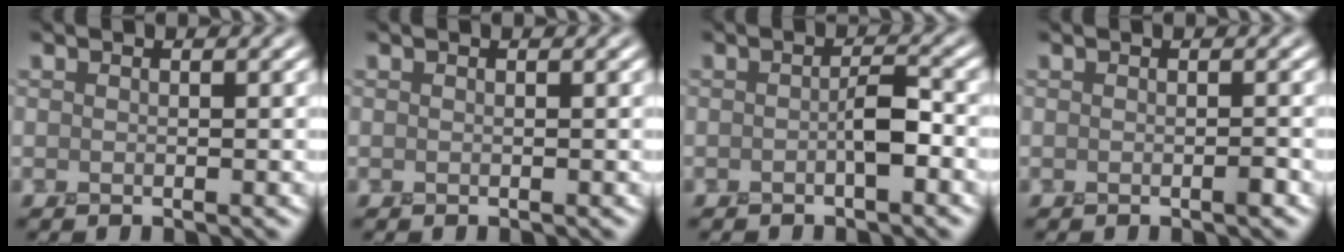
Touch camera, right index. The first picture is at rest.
{"total": 0.0}
{"total": 1.7, "force": [-0.6, 0.4, 1.5], "torque": [-0.030, 0.008, -0.013]}
{"total": 0.7, "force": [-0.4, 0.0, 0.6], "torque": [-0.012, -0.001, -0.007]}